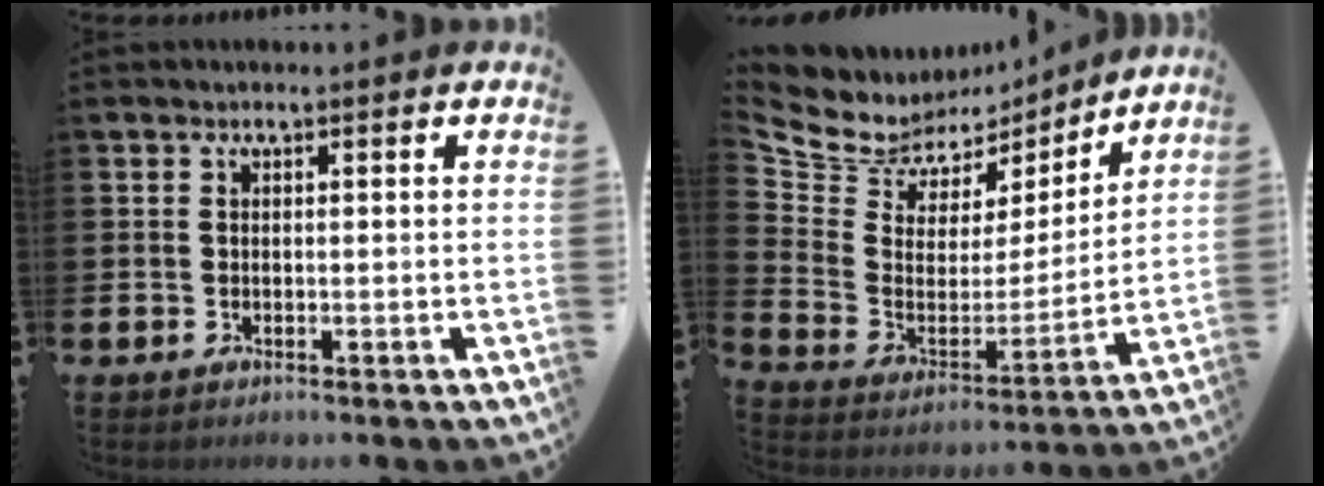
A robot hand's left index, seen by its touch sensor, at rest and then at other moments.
{"total": 7.4, "force": [6.2, 4.0, 0.6], "torque": [-0.058, -0.047, 0.109]}